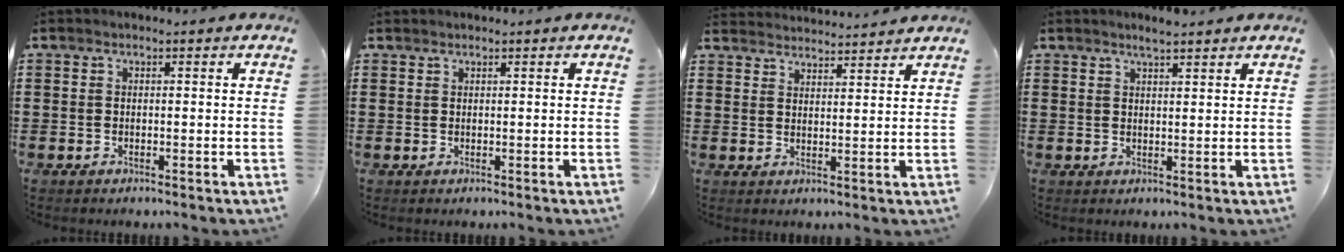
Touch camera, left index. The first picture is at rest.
{"total": 0.6, "force": [0.6, 0.1, 0.1], "torque": [-0.003, -0.001, 0.012]}
{"total": 3.2, "force": [3.2, -0.3, -0.4], "torque": [-0.003, -0.018, 0.058]}
{"total": 2.5, "force": [2.2, 0.1, 1.1], "torque": [-0.023, 0.000, 0.041]}